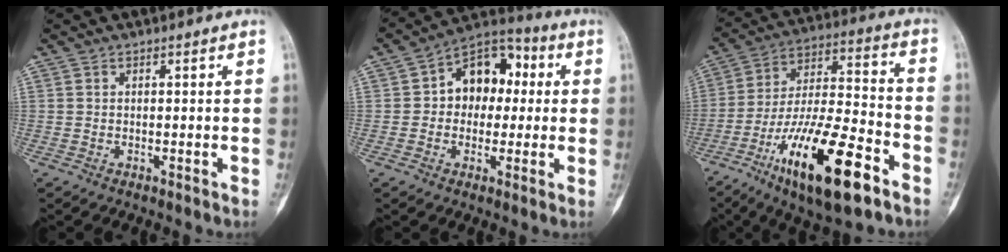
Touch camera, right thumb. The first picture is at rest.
{"total": 12.5, "force": [1.5, 9.2, 8.3], "torque": [-0.073, 0.030, 0.011]}
{"total": 21.8, "force": [-11.6, 6.3, 17.4], "torque": [-0.329, 0.056, -0.197]}